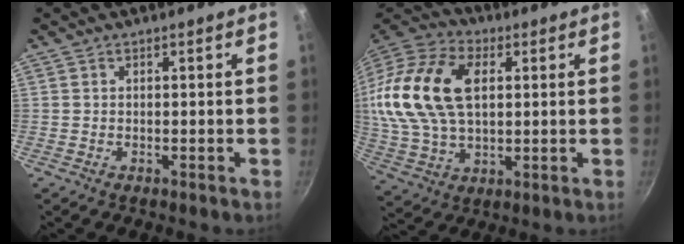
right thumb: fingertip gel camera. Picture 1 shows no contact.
{"total": 22.0, "force": [4.5, 14.0, 16.4], "torque": [-0.316, 0.011, 0.078]}